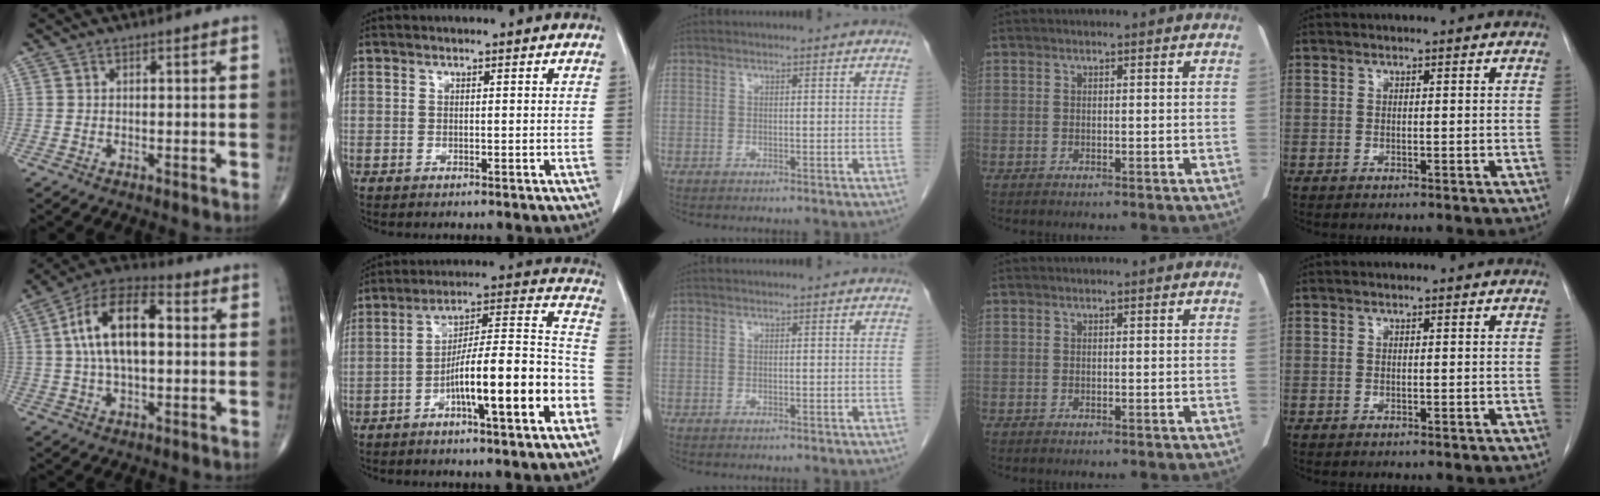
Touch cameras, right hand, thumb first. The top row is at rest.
{"thumb": {"total": 15.7, "force": [2.1, 7.9, 13.4], "torque": [-0.238, 0.031, 0.029]}, "index": {"total": 16.9, "force": [-6.8, 1.7, 15.4], "torque": [-0.233, 0.021, -0.106]}}